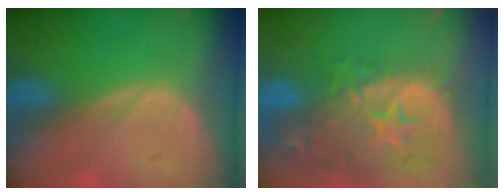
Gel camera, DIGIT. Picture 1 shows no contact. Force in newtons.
{"total": 14.6, "press": 11.8, "slide": 8.6}